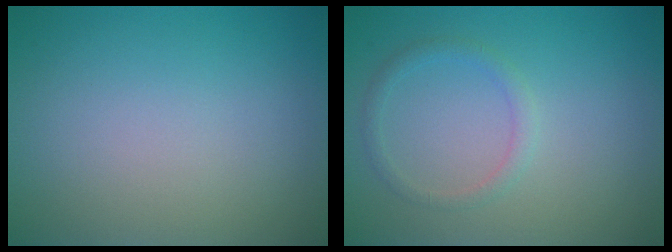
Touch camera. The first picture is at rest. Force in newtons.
{"total": 1.4, "press": 1.3, "slide": 0.2}